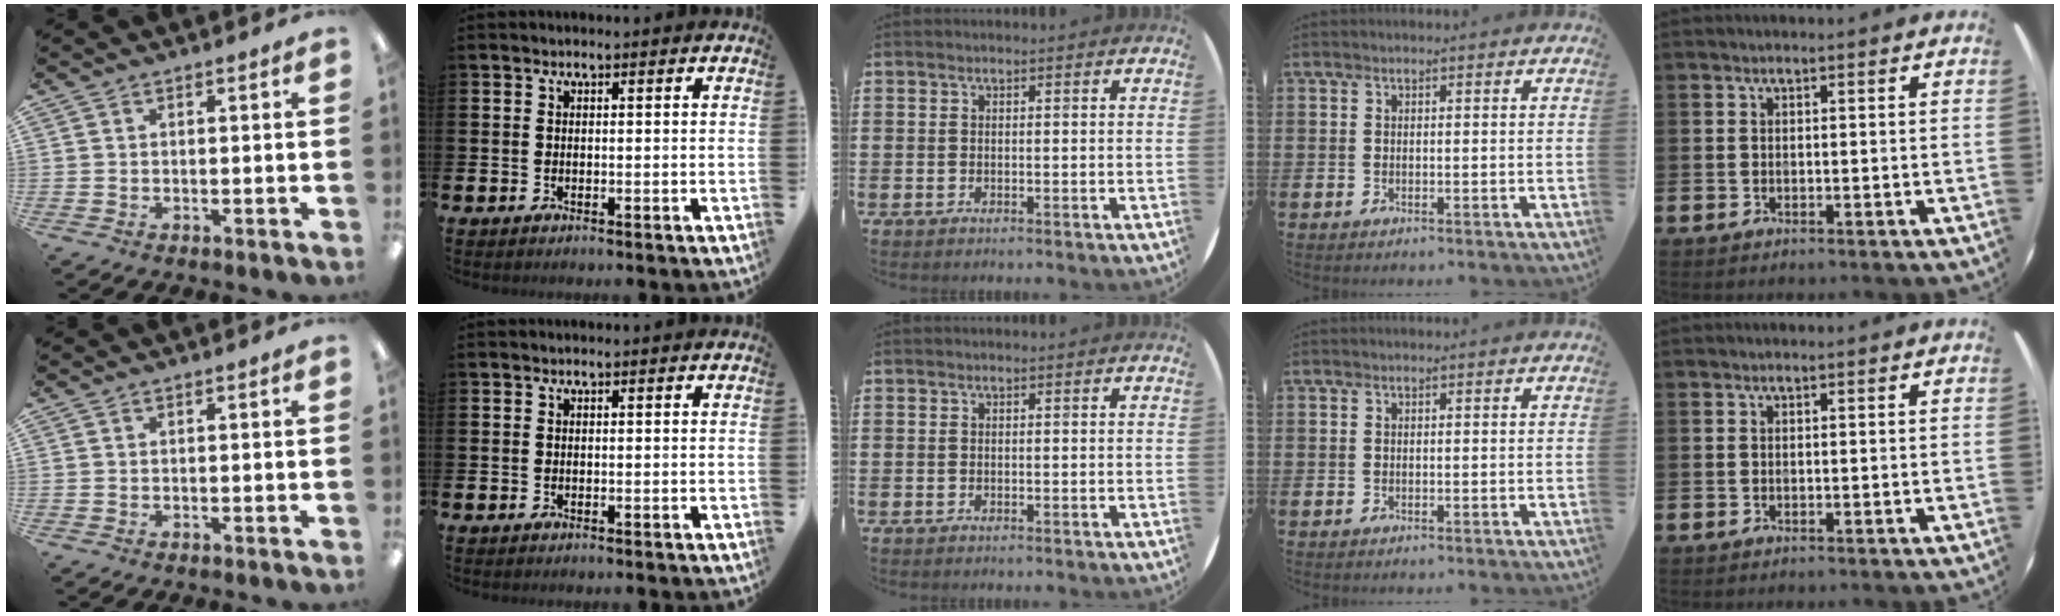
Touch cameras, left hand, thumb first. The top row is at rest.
{}